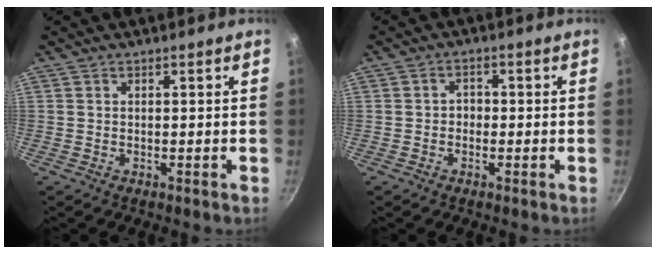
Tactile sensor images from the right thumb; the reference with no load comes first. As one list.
[{"total": 2.0, "force": [-0.5, 1.7, 1.0], "torque": [-0.004, 0.008, -0.011]}]